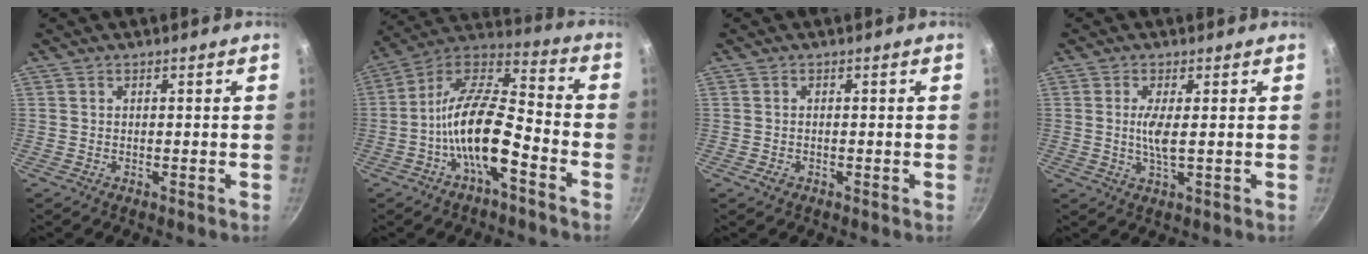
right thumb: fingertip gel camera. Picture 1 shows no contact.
{"total": 15.4, "force": [-5.4, 6.3, 12.9], "torque": [-0.230, 0.057, -0.114]}
{"total": 1.1, "force": [-0.6, 0.8, 0.6], "torque": [-0.010, 0.000, -0.011]}
{"total": 3.9, "force": [0.3, 0.7, 3.9], "torque": [-0.090, -0.006, 0.009]}